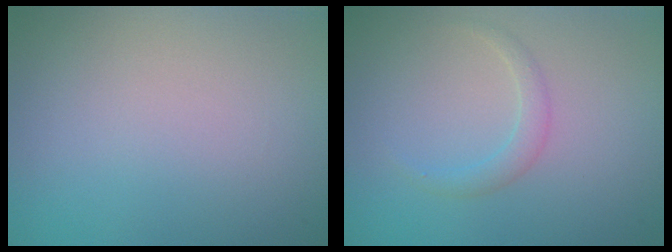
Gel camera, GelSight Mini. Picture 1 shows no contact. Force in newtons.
{"total": 1.3, "press": 1.2, "slide": 0.2}